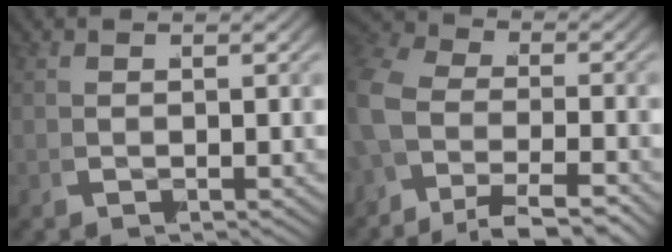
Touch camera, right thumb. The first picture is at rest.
{"total": 6.5, "force": [-2.4, 4.4, 4.1], "torque": [-0.070, -0.013, -0.045]}